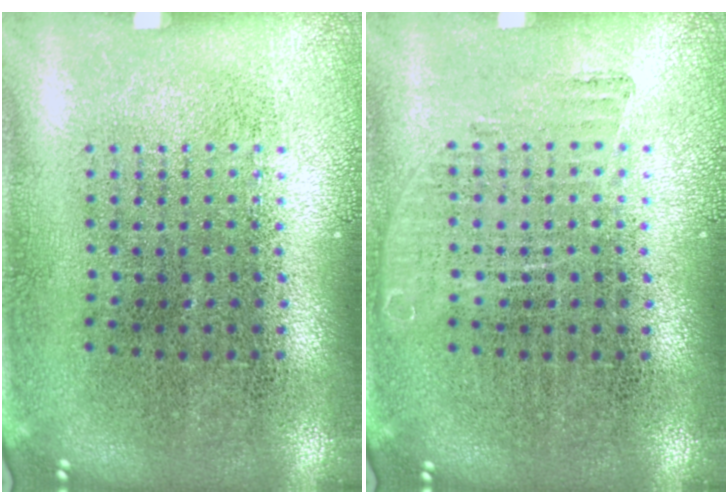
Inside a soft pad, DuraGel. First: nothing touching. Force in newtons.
{"total": 0.8, "press": 0.8, "slide": 0.1}